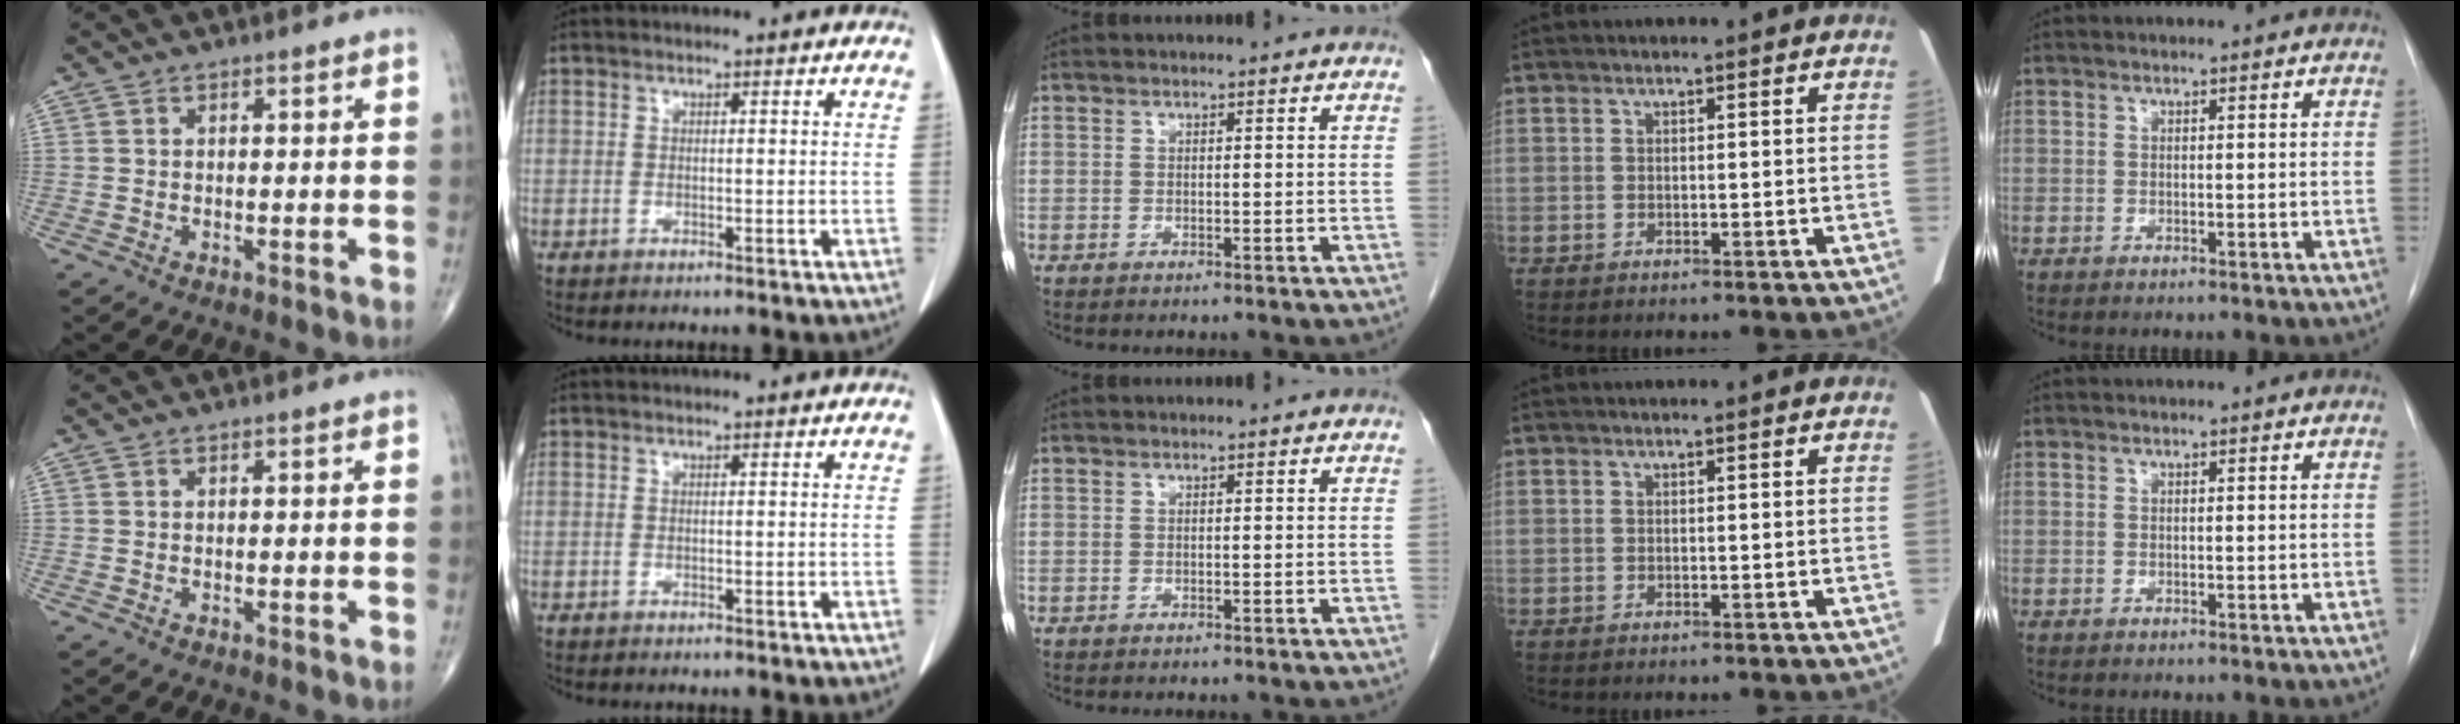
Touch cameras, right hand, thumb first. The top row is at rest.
{}